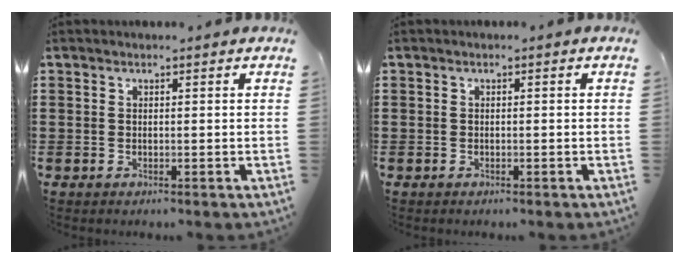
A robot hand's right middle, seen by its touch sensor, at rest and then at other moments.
{"total": 0.0}